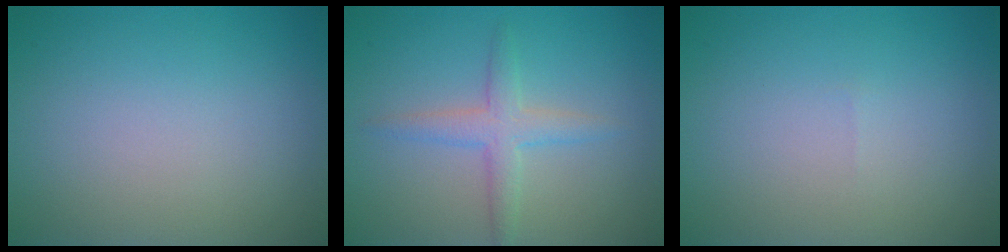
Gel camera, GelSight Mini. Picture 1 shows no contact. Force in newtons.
{"total": 2.7, "press": 2.7, "slide": 0.0}
{"total": 0.0}